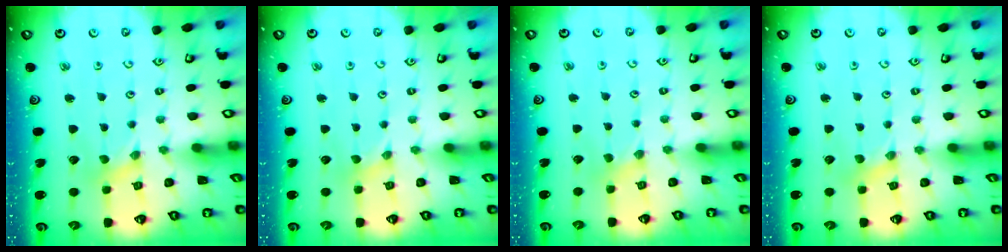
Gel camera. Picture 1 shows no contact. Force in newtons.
{"total": 0.0}
{"total": 1.8, "press": 1.8, "slide": 0.4}
{"total": 1.9, "press": 1.9, "slide": 0.3}